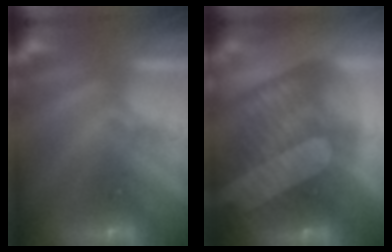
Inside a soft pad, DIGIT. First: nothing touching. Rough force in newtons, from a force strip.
{"total": 8.3}